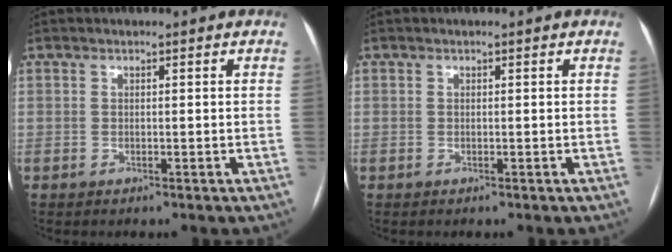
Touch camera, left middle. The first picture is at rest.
{"total": 0.0}